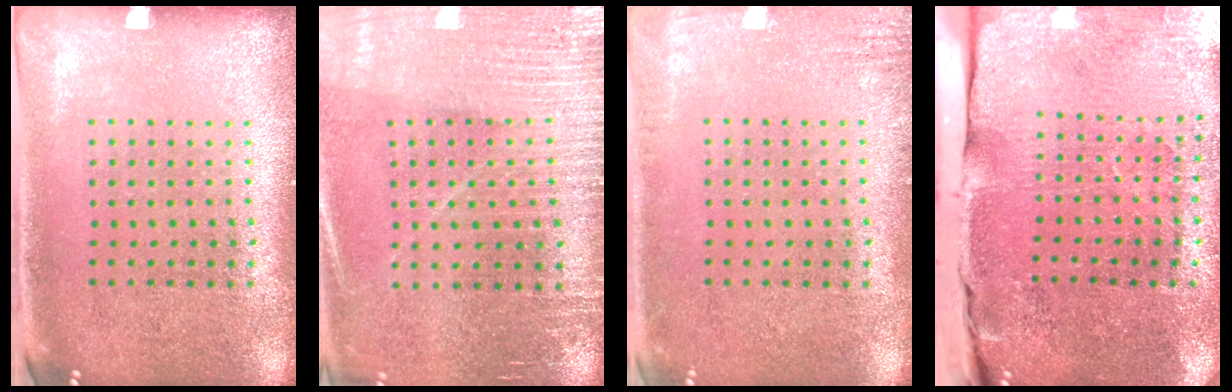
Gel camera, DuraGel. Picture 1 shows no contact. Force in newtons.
{"total": 3.0, "press": 3.0, "slide": 0.4}
{"total": 1.7, "press": 1.7, "slide": 0.2}
{"total": 4.8, "press": 3.9, "slide": 2.8}